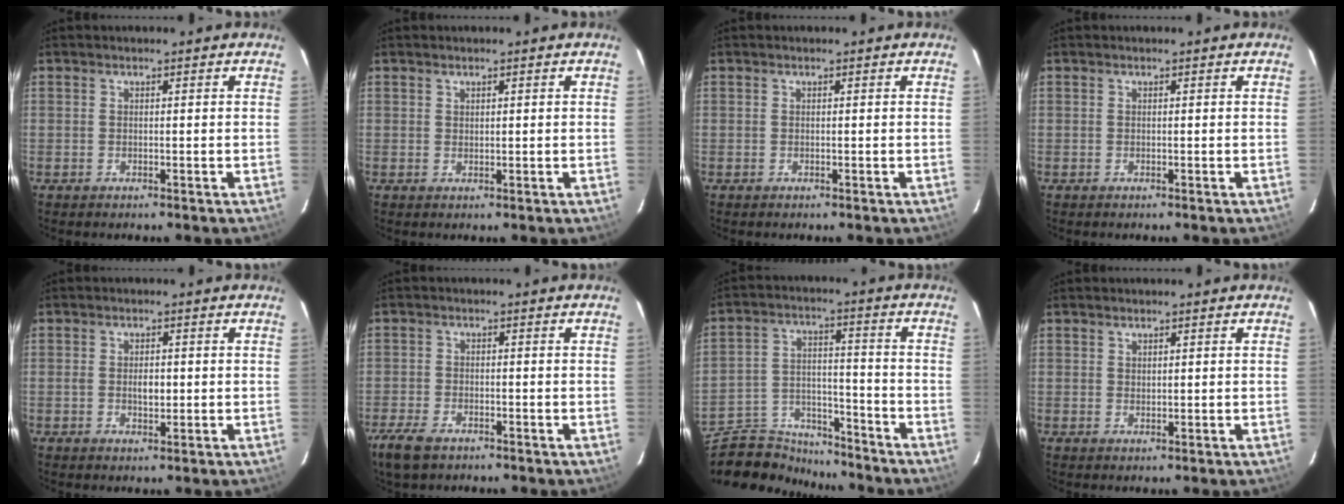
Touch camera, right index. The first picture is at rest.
{"total": 0.7, "force": [0.6, 0.4, 0.2], "torque": [-0.002, 0.002, 0.011]}
{"total": 0.0}
{"total": 0.0}
{"total": 2.8, "force": [-0.1, 1.5, 2.3], "torque": [-0.038, 0.001, -0.002]}
{"total": 6.6, "force": [-4.7, 3.1, 3.4], "torque": [-0.099, -0.017, -0.091]}
{"total": 11.8, "force": [-10.7, 4.5, 2.1], "torque": [-0.057, 0.029, -0.181]}
{"total": 0.9, "force": [0.7, 0.5, 0.2], "torque": [-0.002, 0.002, 0.013]}